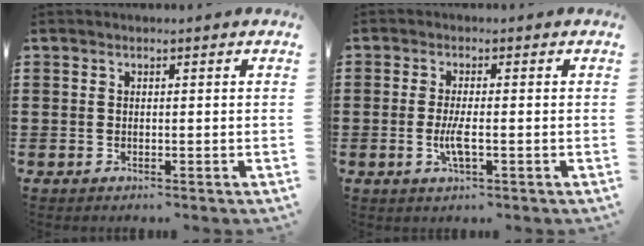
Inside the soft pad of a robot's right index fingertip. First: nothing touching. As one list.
[{"total": 3.5, "force": [-0.9, 0.7, 3.3], "torque": [-0.080, -0.008, -0.023]}]